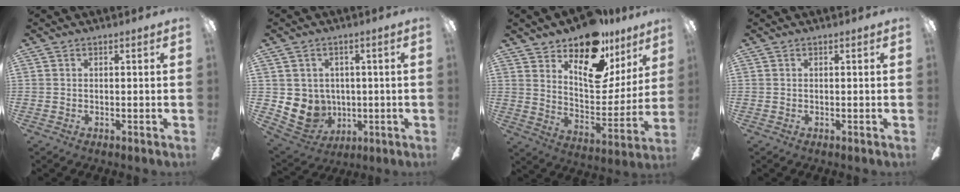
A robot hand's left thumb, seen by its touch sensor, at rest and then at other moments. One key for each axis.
{"total": 7.3, "fx": 0.9, "fy": 7.2, "fz": 1.1, "tx": -0.048, "ty": -0.015, "tz": 0.026}
{"total": 18.5, "fx": 13.0, "fy": 8.9, "fz": 9.6, "tx": -0.131, "ty": -0.086, "tz": 0.224}
{"total": 0.0}